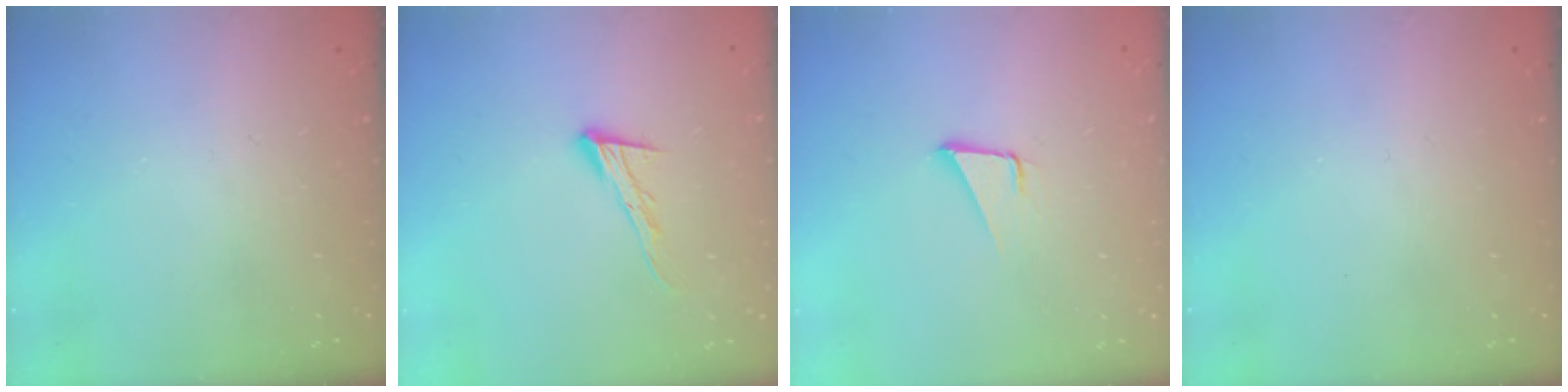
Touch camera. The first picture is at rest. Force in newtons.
{"total": 9.8, "press": 9.8, "slide": 0.6}
{"total": 3.4, "press": 2.4, "slide": 2.4}
{"total": 0.0}